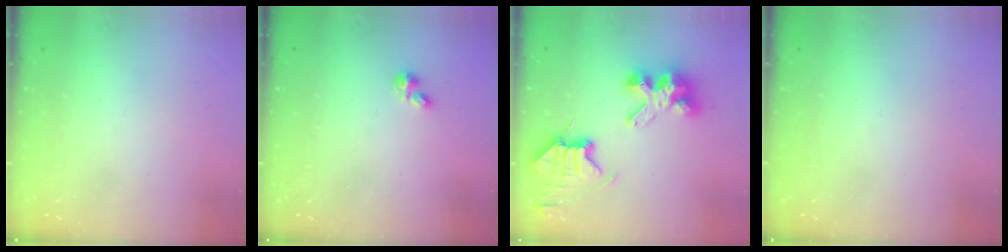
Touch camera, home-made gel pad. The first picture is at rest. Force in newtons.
{"total": 0.7, "press": 0.6, "slide": 0.2}
{"total": 9.9, "press": 9.9, "slide": 1.1}
{"total": 0.0}